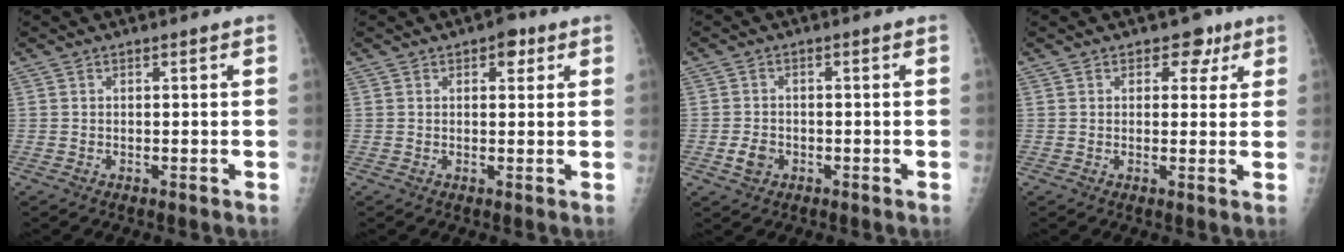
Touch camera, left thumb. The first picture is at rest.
{"total": 3.3, "force": [1.7, 1.9, 2.2], "torque": [-0.012, -0.002, 0.017]}
{"total": 3.2, "force": [-1.2, 2.5, 1.7], "torque": [-0.026, 0.006, -0.019]}
{"total": 4.7, "force": [2.4, 3.3, 2.2], "torque": [0.005, -0.007, 0.028]}